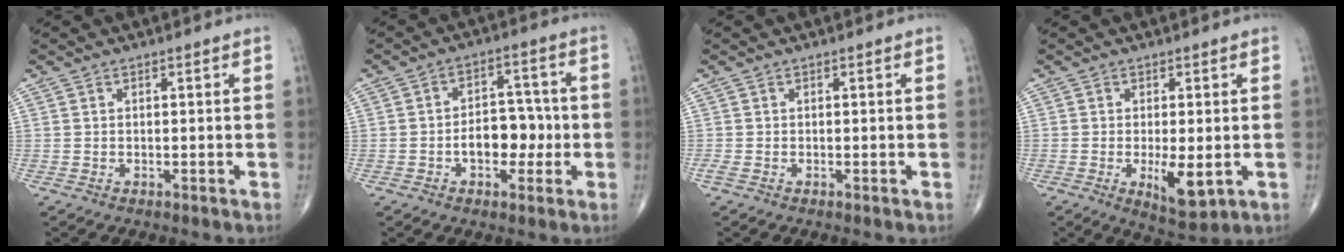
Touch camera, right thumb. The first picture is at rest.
{"total": 8.4, "force": [-1.7, 5.4, 6.2], "torque": [-0.062, 0.026, -0.032]}
{"total": 0.8, "force": [-0.3, 0.3, 0.7], "torque": [-0.023, -0.005, -0.010]}
{"total": 6.9, "force": [-1.4, 2.5, 6.3], "torque": [-0.100, -0.019, -0.014]}